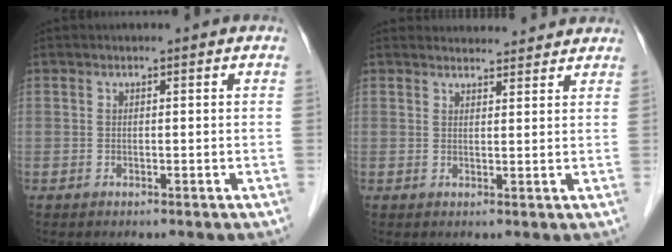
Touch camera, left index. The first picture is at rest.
{"total": 6.4, "force": [6.2, 1.3, 0.6], "torque": [-0.003, 0.021, 0.069]}